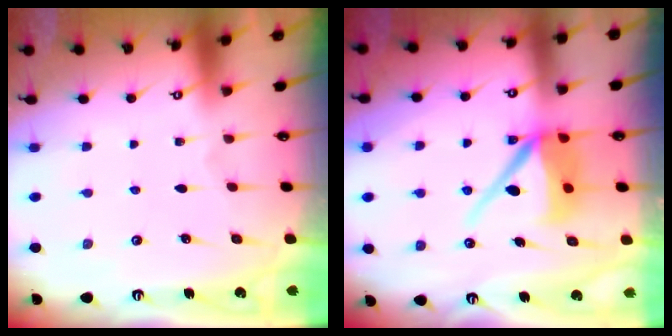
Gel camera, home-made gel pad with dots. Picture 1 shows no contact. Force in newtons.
{"total": 9.2, "press": 9.2, "slide": 0.9}